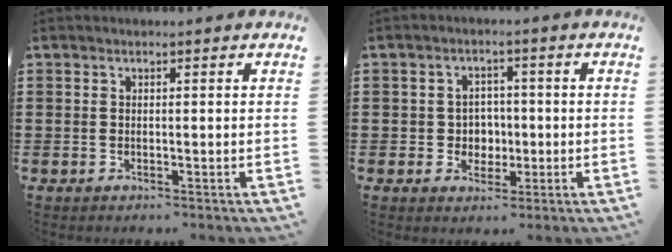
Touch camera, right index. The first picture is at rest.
{"total": 3.4, "force": [-0.3, 3.3, 0.8], "torque": [-0.021, 0.006, -0.011]}